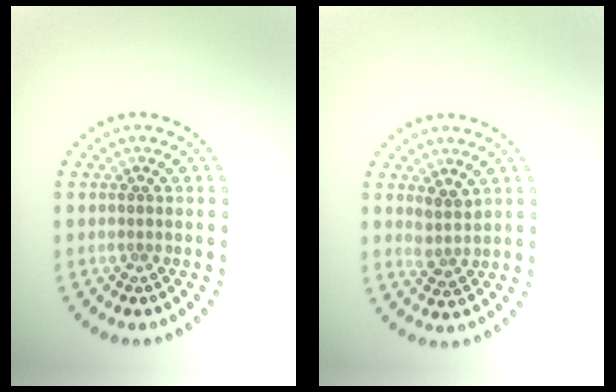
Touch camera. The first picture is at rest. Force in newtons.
{"total": 1.8, "press": 1.4, "slide": 1.0}